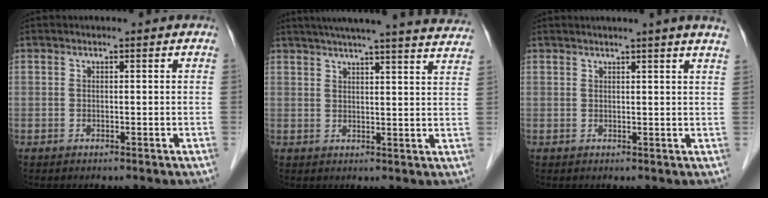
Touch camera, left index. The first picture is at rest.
{"total": 25.4, "force": [23.2, 0.6, 10.3], "torque": [-0.156, -0.022, 0.279]}
{"total": 6.1, "force": [5.2, -1.0, 3.0], "torque": [-0.034, 0.007, 0.048]}